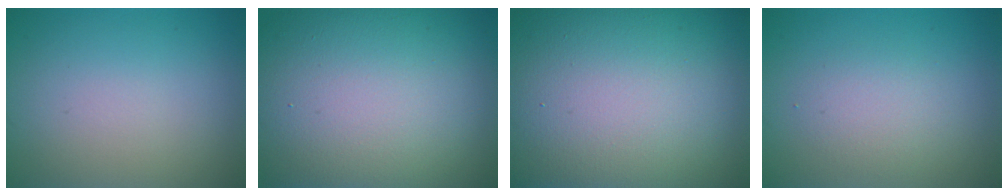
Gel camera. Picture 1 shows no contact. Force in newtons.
{"total": 19.8, "press": 19.7, "slide": 1.1}
{"total": 30.8, "press": 30.8, "slide": 1.5}
{"total": 2.2, "press": 2.1, "slide": 0.2}